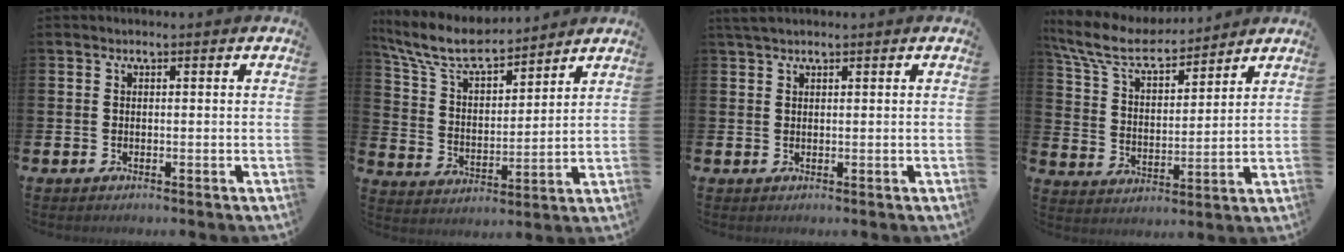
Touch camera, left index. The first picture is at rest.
{"total": 8.7, "force": [7.9, 2.0, 3.3], "torque": [-0.101, -0.044, 0.142]}
{"total": 1.6, "force": [1.4, 0.3, 0.7], "torque": [-0.013, 0.004, 0.025]}
{"total": 8.7, "force": [7.7, 2.5, 3.1], "torque": [-0.100, -0.044, 0.138]}